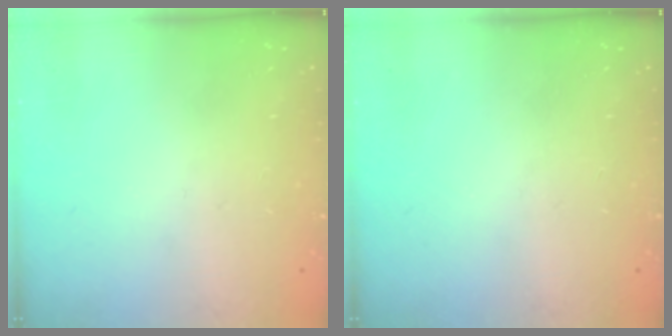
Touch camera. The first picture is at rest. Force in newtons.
{"total": 0.0}